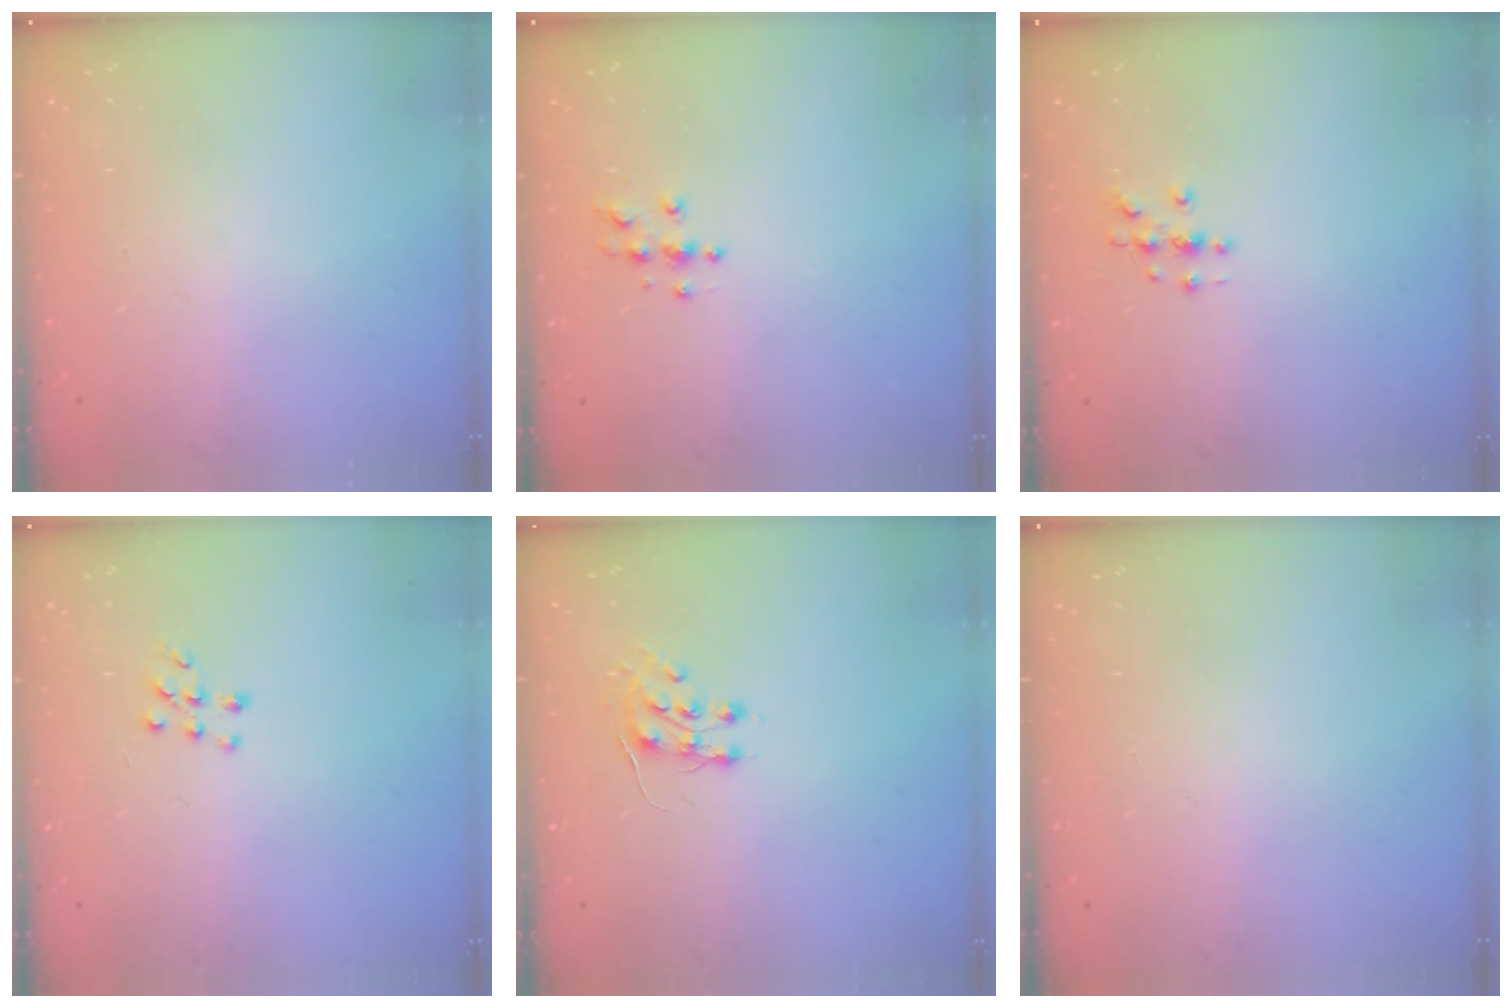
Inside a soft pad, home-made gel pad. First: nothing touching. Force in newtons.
{"total": 4.0, "press": 4.0, "slide": 0.3}
{"total": 2.9, "press": 2.9, "slide": 0.3}
{"total": 5.6, "press": 5.6, "slide": 0.8}
{"total": 7.4, "press": 7.4, "slide": 0.7}
{"total": 0.0}